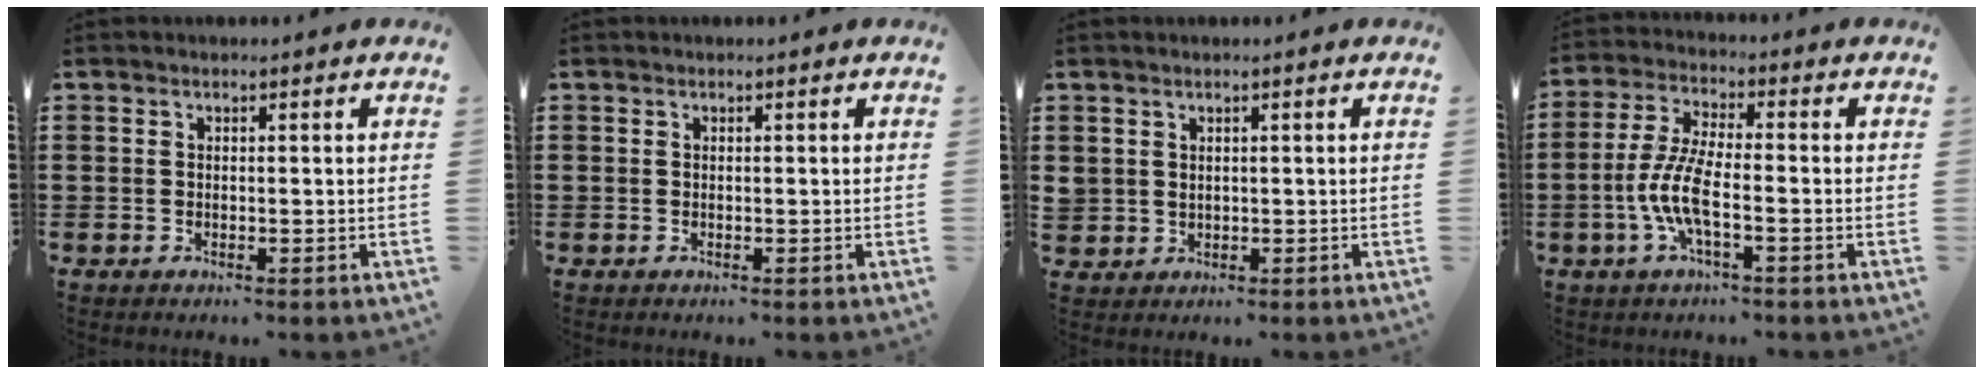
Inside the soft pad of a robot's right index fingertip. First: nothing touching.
{"total": 0.0}
{"total": 1.6, "force": [1.1, 1.2, 0.1], "torque": [-0.007, 0.005, 0.021]}
{"total": 7.4, "force": [-2.4, 2.1, 6.7], "torque": [-0.163, -0.015, -0.054]}